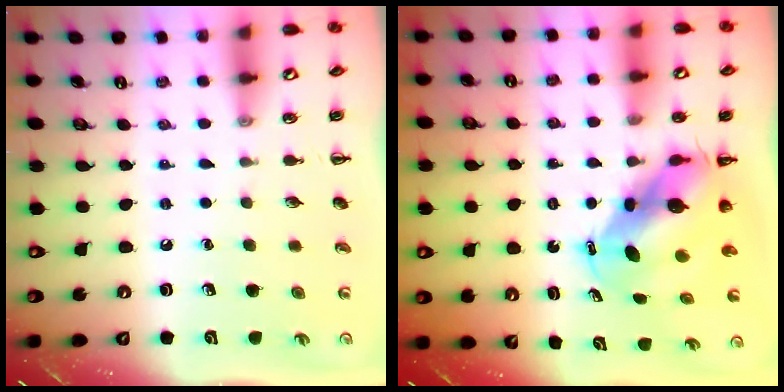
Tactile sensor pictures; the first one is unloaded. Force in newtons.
{"total": 6.8, "press": 6.6, "slide": 1.4}